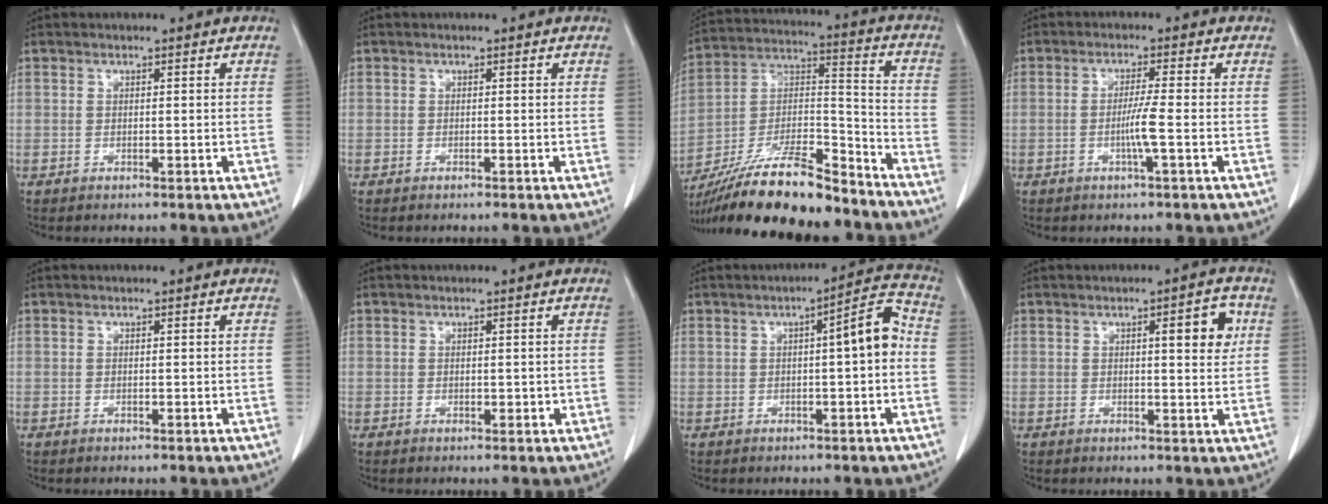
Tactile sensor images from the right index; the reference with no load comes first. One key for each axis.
{"total": 0.0}
{"total": 22.2, "fx": -18.6, "fy": 3.8, "fz": 11.5, "tx": -0.217, "ty": 0.002, "tz": -0.323}
{"total": 3.7, "fx": -1.0, "fy": -0.6, "fz": 3.5, "tx": -0.066, "ty": -0.005, "tz": -0.020}
{"total": 0.0}
{"total": 1.2, "fx": -0.1, "fy": 0.8, "fz": 0.9, "tx": -0.009, "ty": 0.001, "tz": 0.002}
{"total": 6.4, "fx": 0.0, "fy": 0.8, "fz": 6.4, "tx": -0.085, "ty": 0.021, "tz": -0.004}
{"total": 5.2, "fx": 1.6, "fy": 1.1, "fz": 4.8, "tx": -0.065, "ty": 0.003, "tz": 0.020}